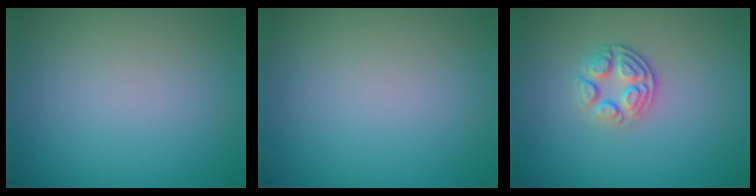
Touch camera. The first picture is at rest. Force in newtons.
{"total": 0.0}
{"total": 2.7, "press": 2.4, "slide": 1.2}